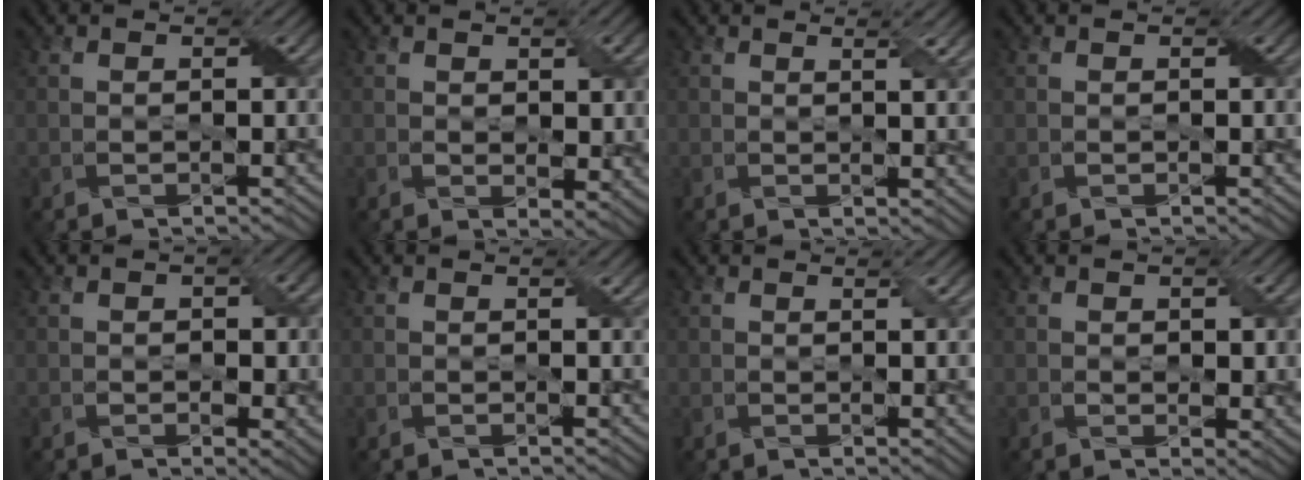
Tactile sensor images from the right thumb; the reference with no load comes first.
{"total": 4.0, "force": [1.4, 2.2, 3.1], "torque": [-0.047, -0.007, 0.030]}
{"total": 3.1, "force": [1.1, 0.5, 2.8], "torque": [-0.044, 0.004, 0.019]}
{"total": 0.0}
{"total": 3.6, "force": [-0.1, 2.0, 3.0], "torque": [-0.040, -0.005, 0.003]}
{"total": 1.1, "force": [0.5, 0.0, 1.0], "torque": [-0.016, 0.003, 0.007]}
{"total": 2.4, "force": [0.7, 0.3, 2.2], "torque": [-0.034, 0.003, 0.012]}
{"total": 2.9, "force": [0.8, 1.6, 2.4], "torque": [-0.039, -0.004, 0.018]}